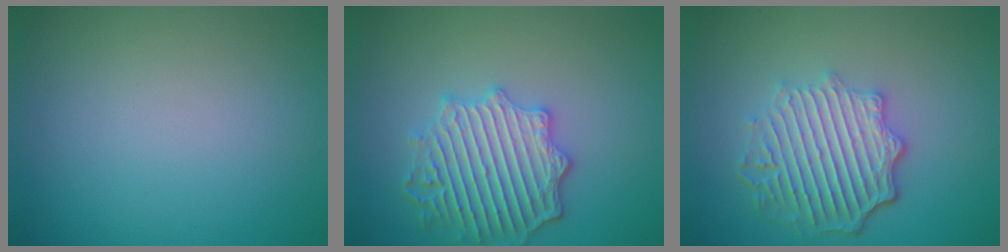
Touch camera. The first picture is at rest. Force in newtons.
{"total": 5.1, "press": 4.6, "slide": 2.3}
{"total": 6.0, "press": 4.7, "slide": 3.8}